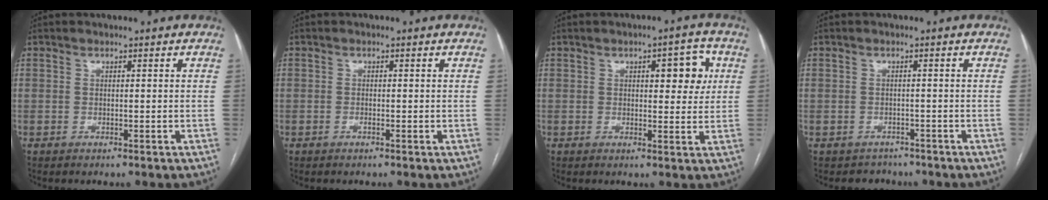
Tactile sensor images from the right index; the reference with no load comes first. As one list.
[{"total": 0.7, "force": [-0.2, 0.1, 0.7], "torque": [-0.013, -0.001, -0.003]}, {"total": 5.8, "force": [1.8, 2.3, 5.0], "torque": [-0.058, 0.010, 0.023]}, {"total": 2.5, "force": [-2.0, 1.4, -0.7], "torque": [0.003, 0.006, -0.028]}]